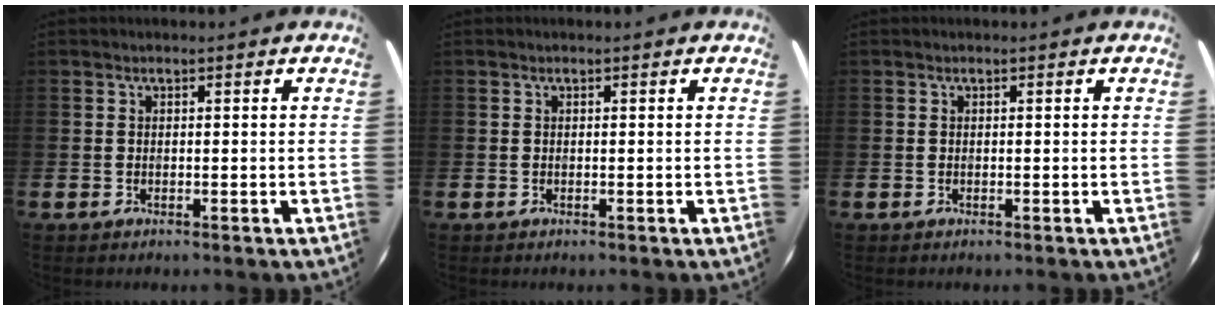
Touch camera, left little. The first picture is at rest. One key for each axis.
{"total": 0.0}
{"total": 0.0}